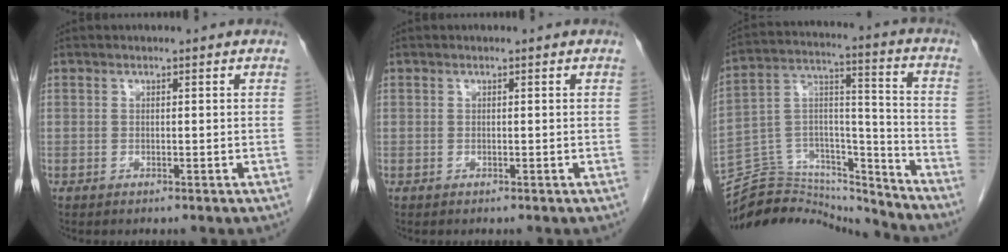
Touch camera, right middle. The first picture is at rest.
{"total": 0.0}
{"total": 19.6, "force": [-18.9, 4.5, 2.8], "torque": [-0.057, 0.065, -0.301]}